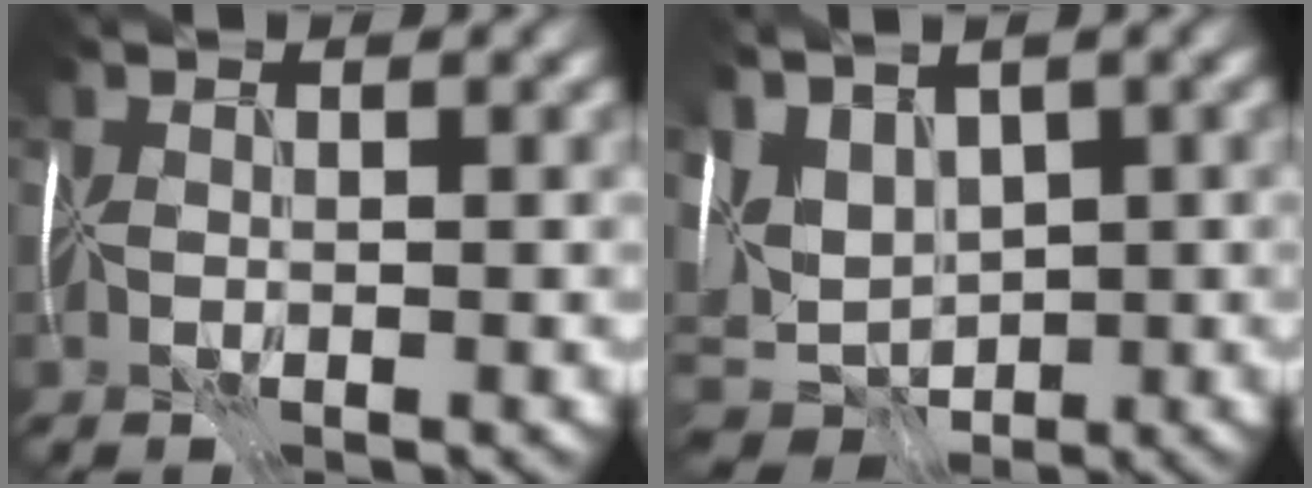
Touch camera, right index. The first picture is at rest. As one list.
[{"total": 8.5, "force": [3.2, 5.3, 5.9], "torque": [-0.128, 0.017, 0.068]}]